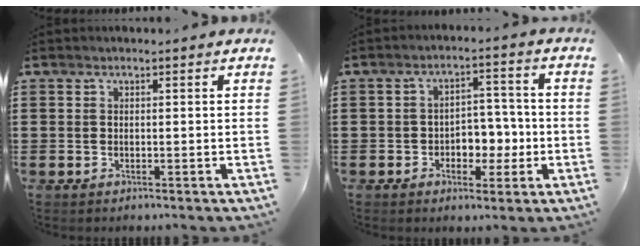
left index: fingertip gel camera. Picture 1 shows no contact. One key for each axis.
{"total": 4.9, "fx": -1.4, "fy": 3.8, "fz": 2.8, "tx": -0.044, "ty": 0.005, "tz": -0.033}